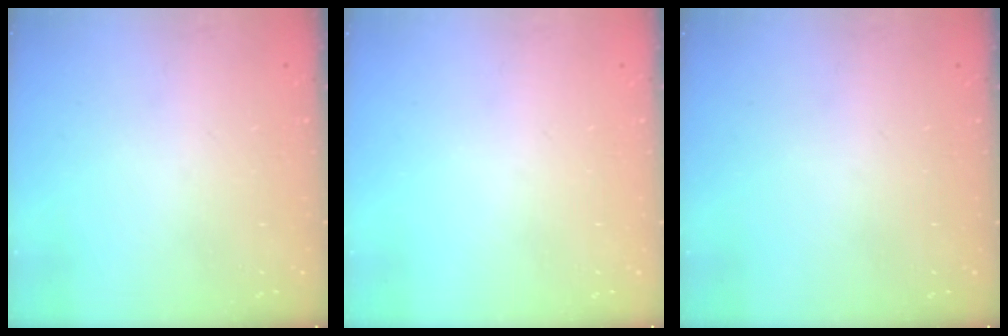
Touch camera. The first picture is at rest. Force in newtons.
{"total": 0.0}
{"total": 0.0}